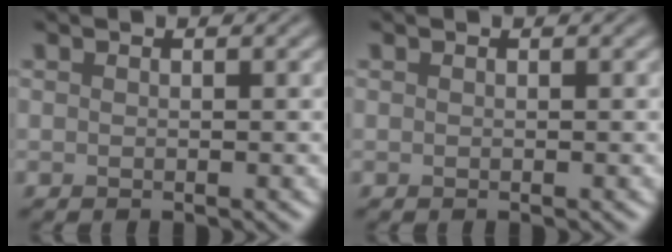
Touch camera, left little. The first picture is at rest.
{"total": 0.0}